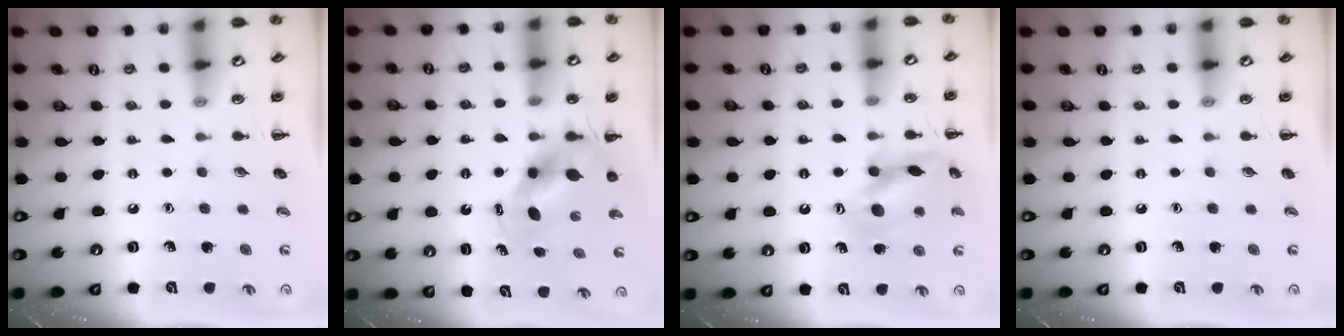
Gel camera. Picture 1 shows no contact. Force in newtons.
{"total": 5.5, "press": 5.3, "slide": 1.6}
{"total": 14.1, "press": 14.0, "slide": 1.2}
{"total": 0.0}